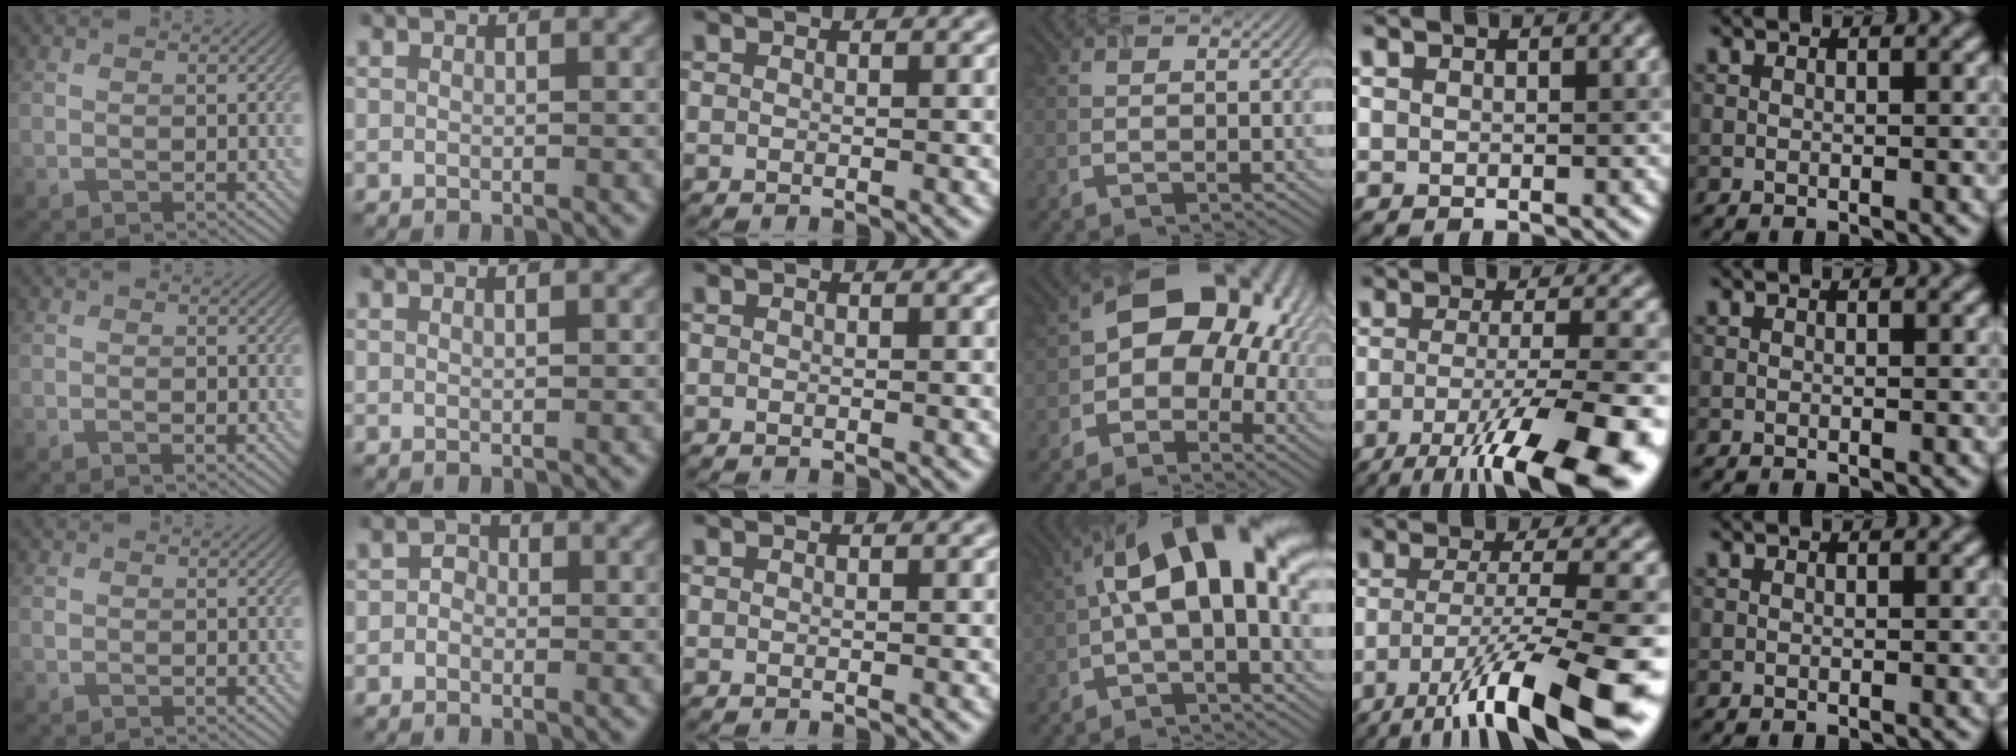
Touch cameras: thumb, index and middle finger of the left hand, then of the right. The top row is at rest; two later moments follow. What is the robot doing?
{"motion": "extract", "object": "airpods case & airpods"}